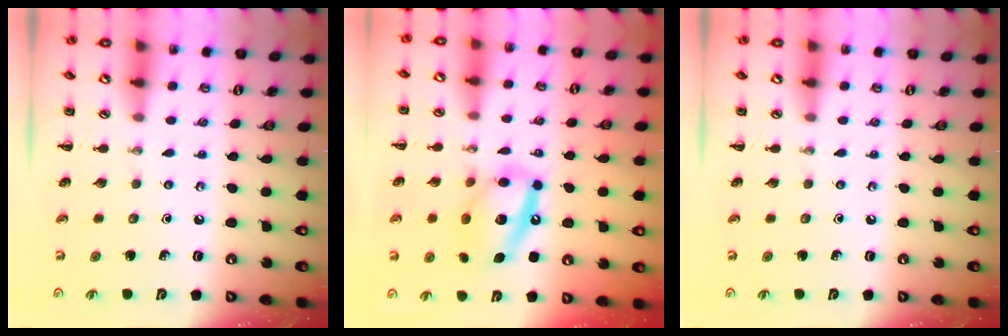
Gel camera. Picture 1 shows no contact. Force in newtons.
{"total": 16.0, "press": 15.8, "slide": 2.5}
{"total": 0.0}